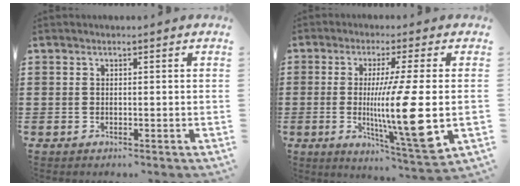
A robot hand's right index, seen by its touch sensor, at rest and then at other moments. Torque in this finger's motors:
{"motor_torque": [1.31, -0.07, 0.27, 0.11]}